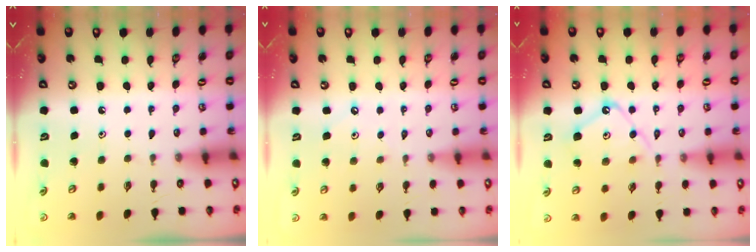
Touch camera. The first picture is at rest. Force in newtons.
{"total": 1.9, "press": 1.9, "slide": 0.4}
{"total": 9.7, "press": 9.7, "slide": 0.9}